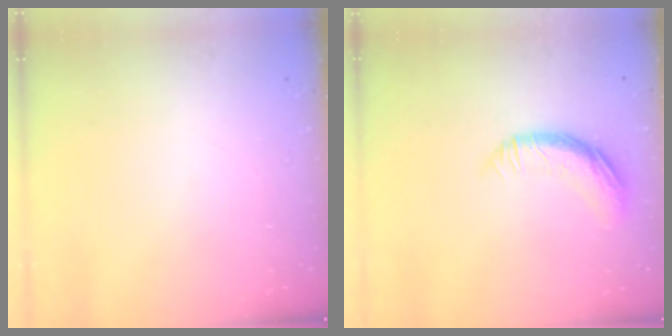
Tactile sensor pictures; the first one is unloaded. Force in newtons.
{"total": 11.5, "press": 11.5, "slide": 0.6}